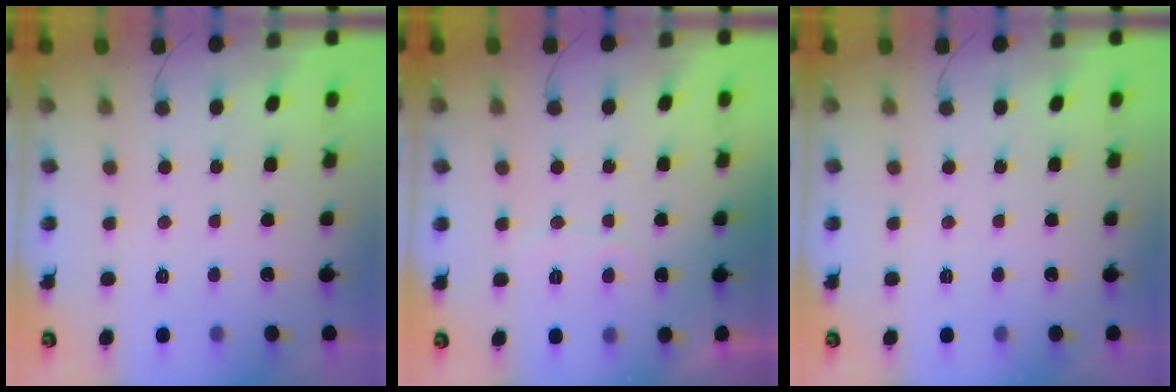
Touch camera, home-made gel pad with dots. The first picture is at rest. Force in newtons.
{"total": 3.4, "press": 3.4, "slide": 0.2}
{"total": 0.0}